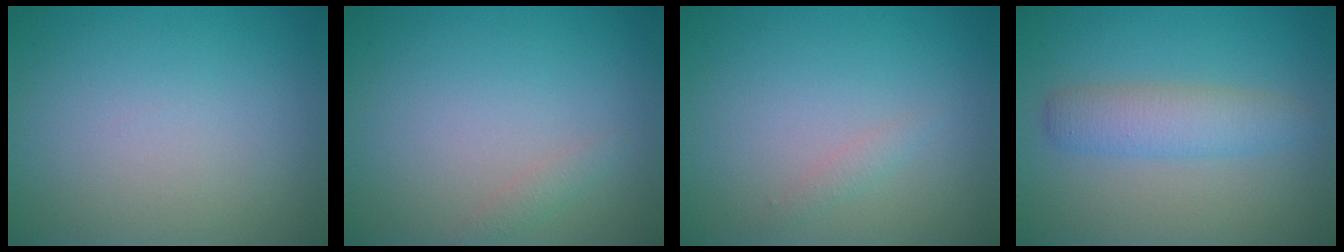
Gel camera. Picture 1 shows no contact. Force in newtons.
{"total": 0.9, "press": 0.9, "slide": 0.0}
{"total": 0.8, "press": 0.8, "slide": 0.1}
{"total": 3.2, "press": 3.2, "slide": 0.1}